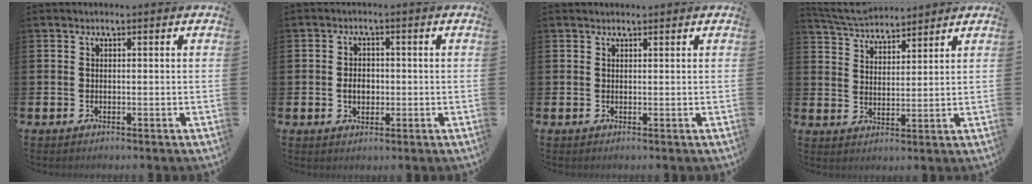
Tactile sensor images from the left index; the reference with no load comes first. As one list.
[{"total": 2.8, "force": [-0.3, 2.1, 1.8], "torque": [-0.020, 0.000, -0.012]}, {"total": 0.8, "force": [0.8, 0.2, 0.1], "torque": [0.007, -0.002, 0.012]}, {"total": 5.4, "force": [5.3, 0.9, 0.6], "torque": [-0.037, -0.023, 0.097]}]